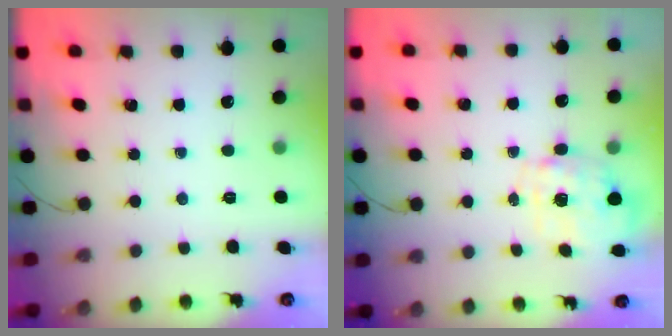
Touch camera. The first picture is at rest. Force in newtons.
{"total": 2.8, "press": 2.7, "slide": 0.9}